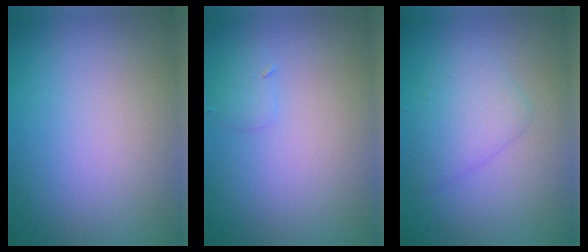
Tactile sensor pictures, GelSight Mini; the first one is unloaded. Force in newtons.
{"total": 1.0, "press": 1.0, "slide": 0.0}
{"total": 2.9, "press": 2.9, "slide": 0.0}